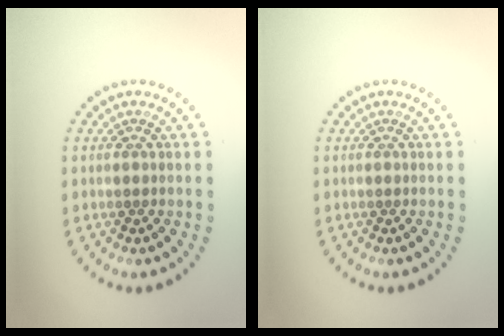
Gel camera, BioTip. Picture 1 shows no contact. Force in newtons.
{"total": 0.0}